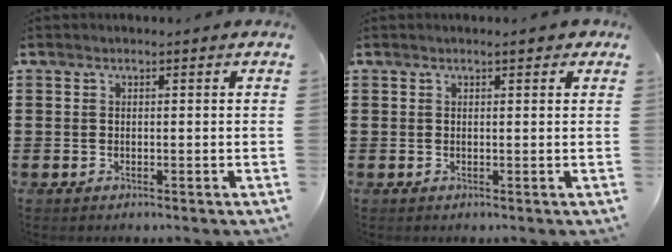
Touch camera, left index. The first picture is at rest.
{"total": 1.4, "force": [0.8, 0.3, 1.0], "torque": [-0.013, 0.000, 0.012]}